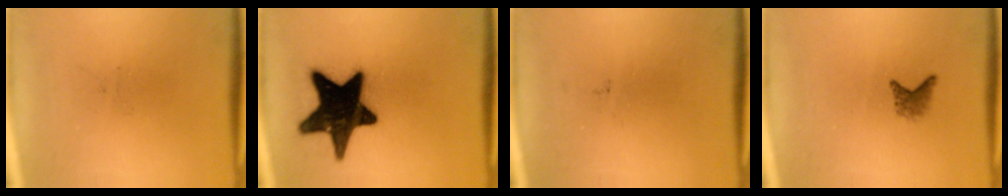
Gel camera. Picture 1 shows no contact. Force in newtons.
{"total": 19.0}
{"total": 0.0}
{"total": 1.7}